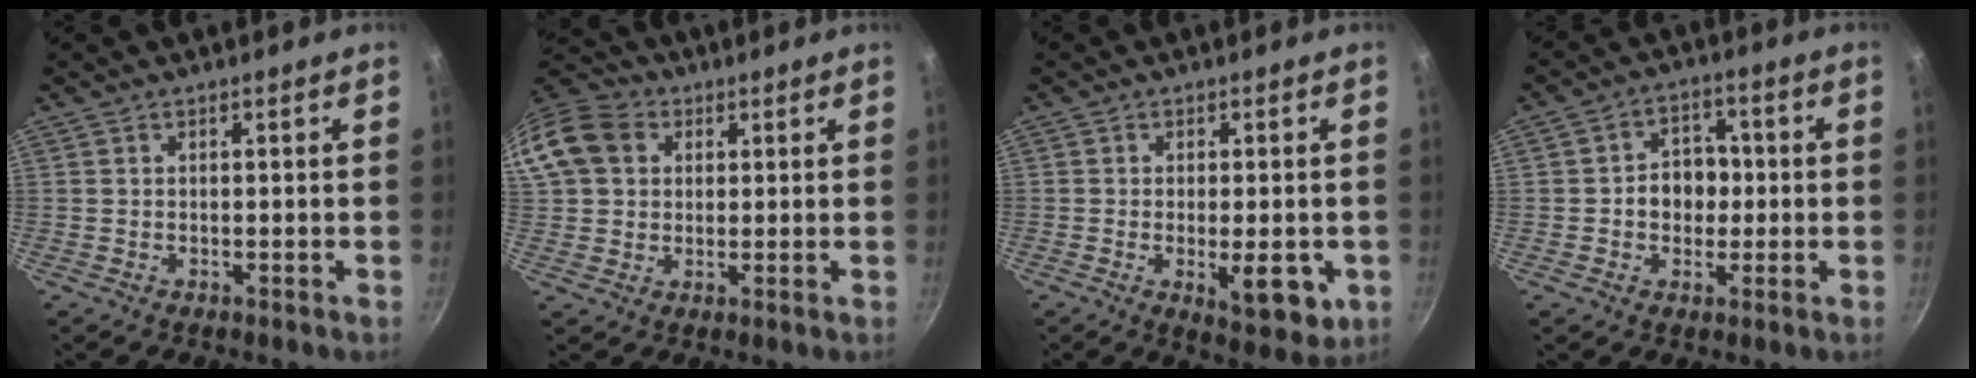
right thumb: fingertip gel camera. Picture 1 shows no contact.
{"total": 14.5, "force": [3.9, 11.9, 7.4], "torque": [-0.146, 0.028, 0.059]}
{"total": 9.2, "force": [-2.2, 3.6, 8.2], "torque": [-0.097, -0.008, -0.024]}
{"total": 7.2, "force": [-0.4, 5.9, 4.2], "torque": [-0.022, 0.013, -0.013]}